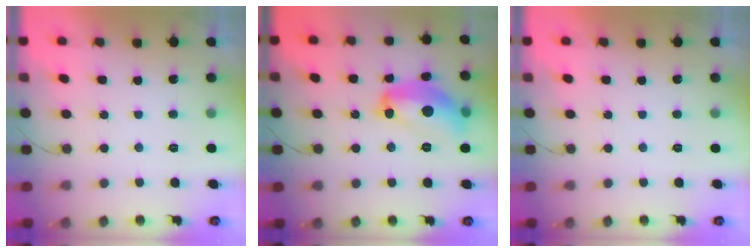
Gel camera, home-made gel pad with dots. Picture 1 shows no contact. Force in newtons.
{"total": 15.9, "press": 15.8, "slide": 1.2}
{"total": 0.0}